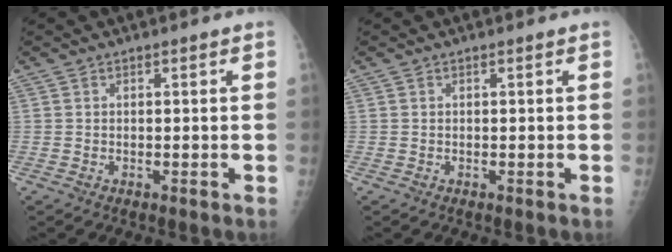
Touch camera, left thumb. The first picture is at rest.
{"total": 0.0}